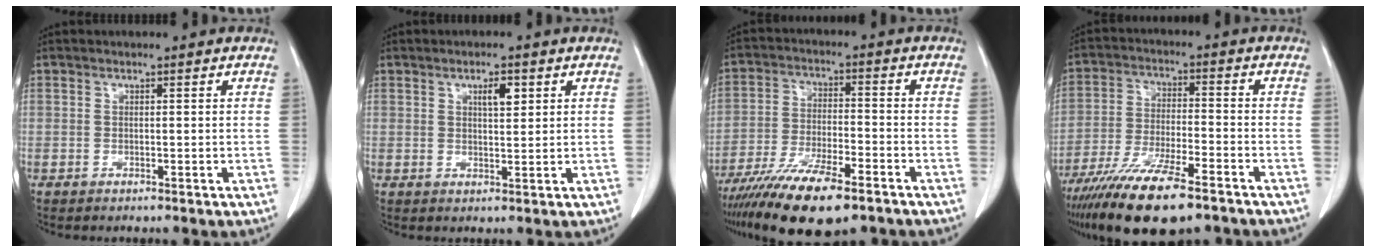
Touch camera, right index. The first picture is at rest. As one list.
[{"total": 3.1, "force": [1.4, 0.9, 2.6], "torque": [-0.043, -0.001, 0.023]}, {"total": 14.9, "force": [-10.6, 3.3, 9.9], "torque": [-0.187, -0.033, -0.184]}, {"total": 15.6, "force": [-11.3, 2.8, 10.4], "torque": [-0.199, -0.039, -0.196]}]